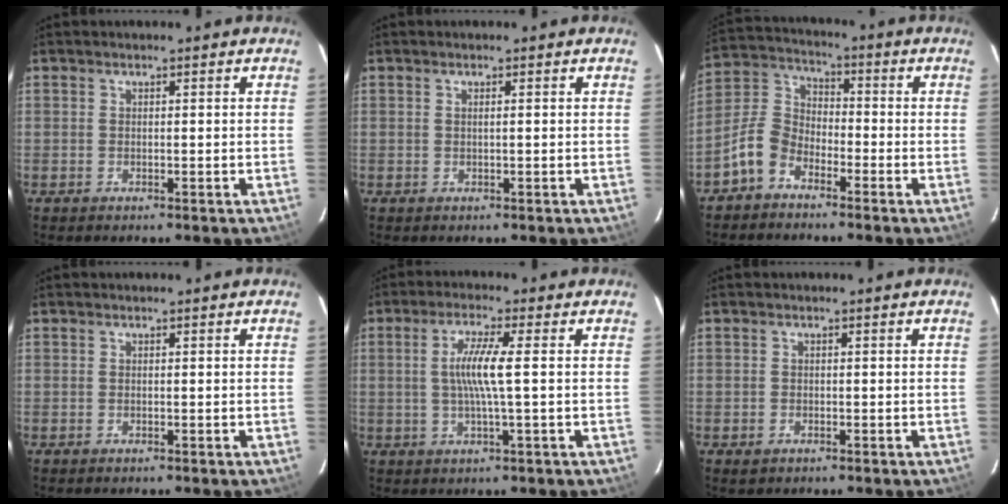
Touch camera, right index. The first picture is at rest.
{"total": 0.6, "force": [0.1, -0.2, 0.5], "torque": [-0.010, 0.001, 0.001]}
{"total": 7.8, "force": [-5.0, 4.8, 3.5], "torque": [-0.082, 0.025, -0.109]}
{"total": 0.0}
{"total": 6.3, "force": [0.2, -0.3, 6.3], "torque": [-0.121, -0.003, 0.005]}
{"total": 1.3, "force": [-0.7, 1.0, 0.4], "torque": [-0.007, -0.002, -0.009]}